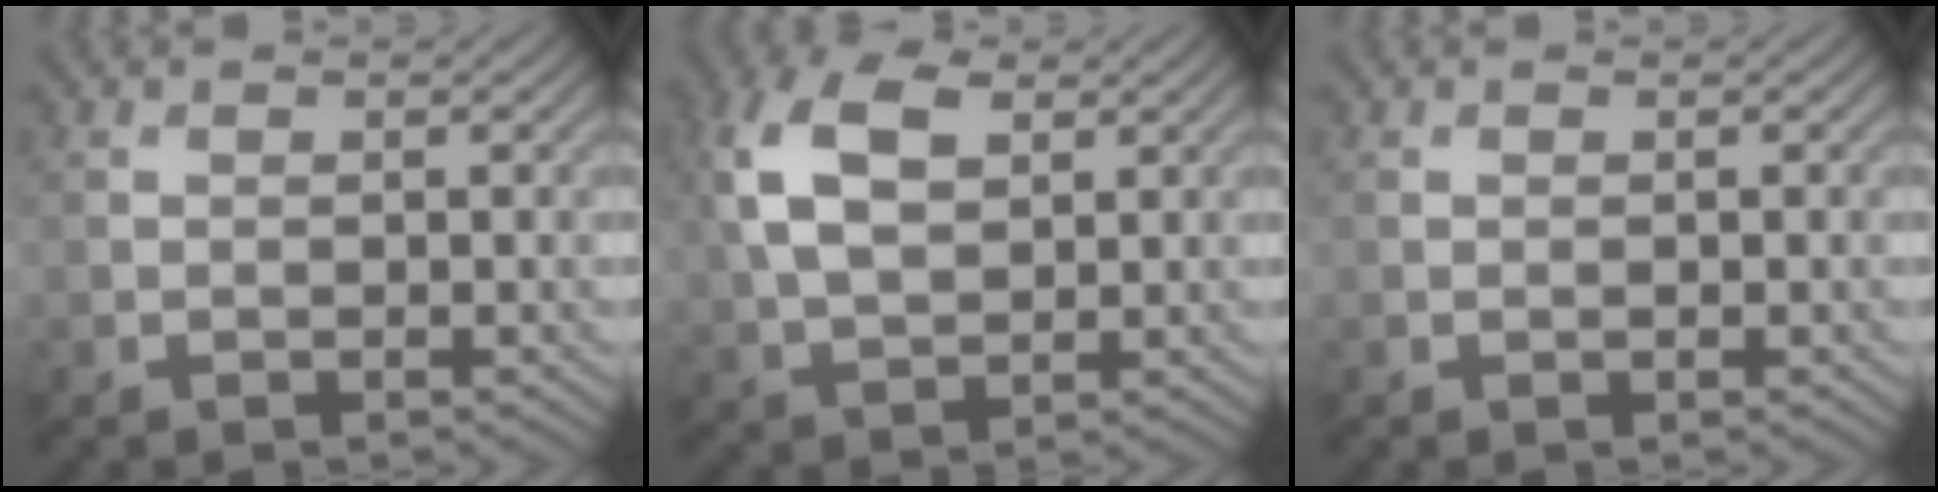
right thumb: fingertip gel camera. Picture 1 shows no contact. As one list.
[{"total": 9.1, "force": [2.6, 5.3, 6.9], "torque": [-0.179, 0.013, 0.048]}, {"total": 0.0}]